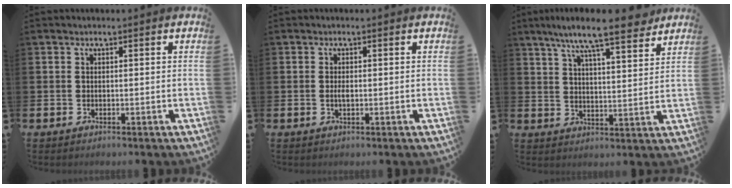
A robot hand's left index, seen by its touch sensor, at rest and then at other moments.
{"total": 1.1, "force": [0.0, 0.4, 1.0], "torque": [-0.018, 0.001, -0.003]}
{"total": 10.0, "force": [8.7, 1.0, 4.8], "torque": [-0.097, -0.042, 0.150]}